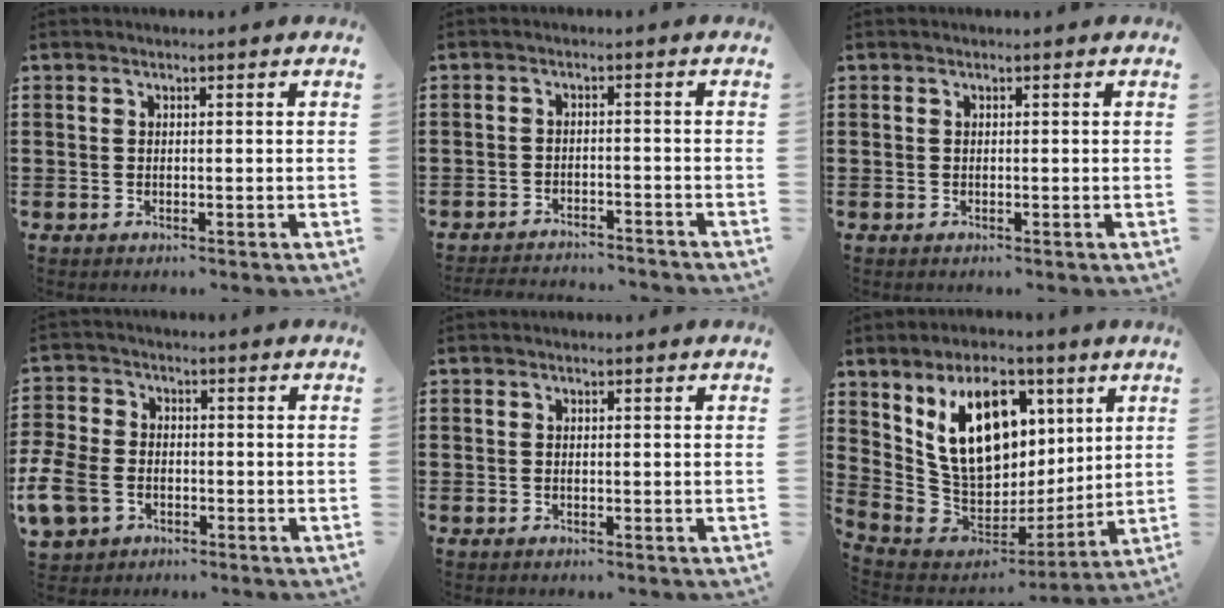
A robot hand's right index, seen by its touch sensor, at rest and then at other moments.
{"total": 2.6, "force": [-2.6, -0.2, 0.1], "torque": [-0.006, -0.001, -0.054]}
{"total": 0.0}
{"total": 7.2, "force": [-3.0, 4.9, 4.3], "torque": [-0.130, -0.003, -0.064]}
{"total": 0.0}
{"total": 15.7, "force": [6.0, 10.1, 10.4], "torque": [-0.203, -0.016, 0.114]}